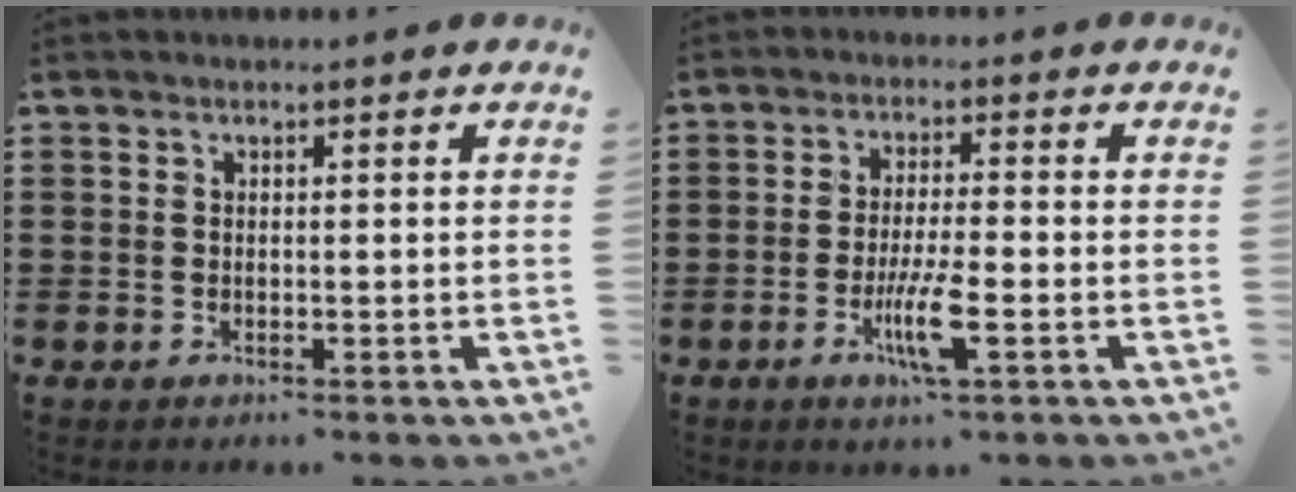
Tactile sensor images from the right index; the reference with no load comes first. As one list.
[{"total": 6.6, "force": [-2.5, 0.9, 6.0], "torque": [-0.117, -0.014, -0.045]}]